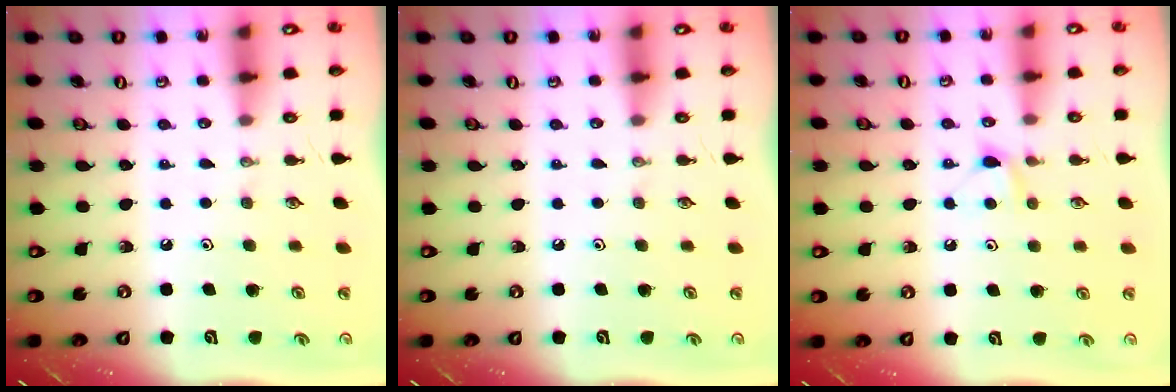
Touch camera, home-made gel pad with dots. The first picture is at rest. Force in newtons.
{"total": 0.0}
{"total": 4.7, "press": 4.7, "slide": 0.6}